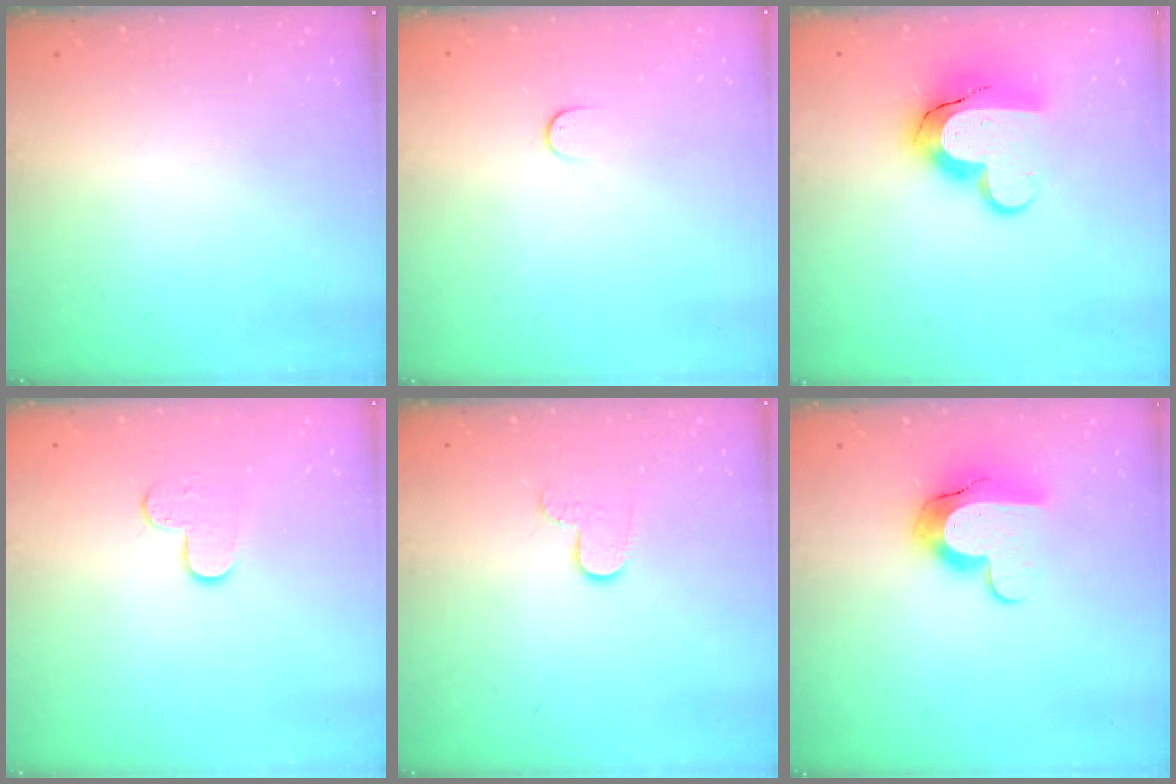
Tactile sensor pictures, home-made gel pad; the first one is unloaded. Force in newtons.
{"total": 3.9, "press": 3.9, "slide": 0.5}
{"total": 14.2, "press": 14.1, "slide": 1.0}
{"total": 7.4, "press": 7.4, "slide": 0.7}
{"total": 6.4, "press": 6.4, "slide": 0.5}
{"total": 11.1, "press": 11.1, "slide": 0.8}